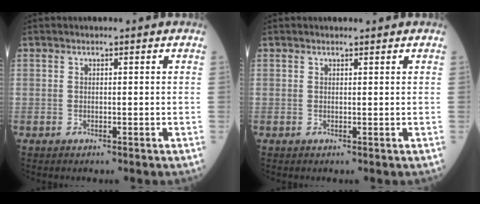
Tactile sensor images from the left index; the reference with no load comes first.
{"total": 0.7, "force": [0.7, 0.0, 0.1], "torque": [-0.008, 0.000, 0.010]}